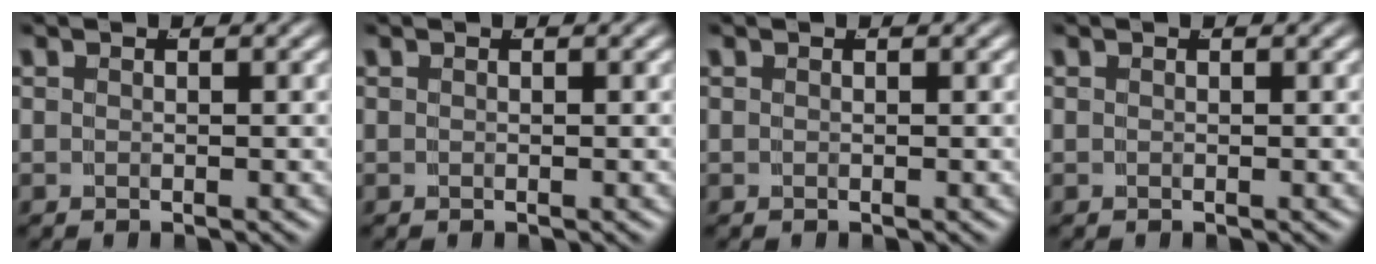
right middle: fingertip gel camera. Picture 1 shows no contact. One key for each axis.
{"total": 0.0}
{"total": 0.0}
{"total": 0.0}